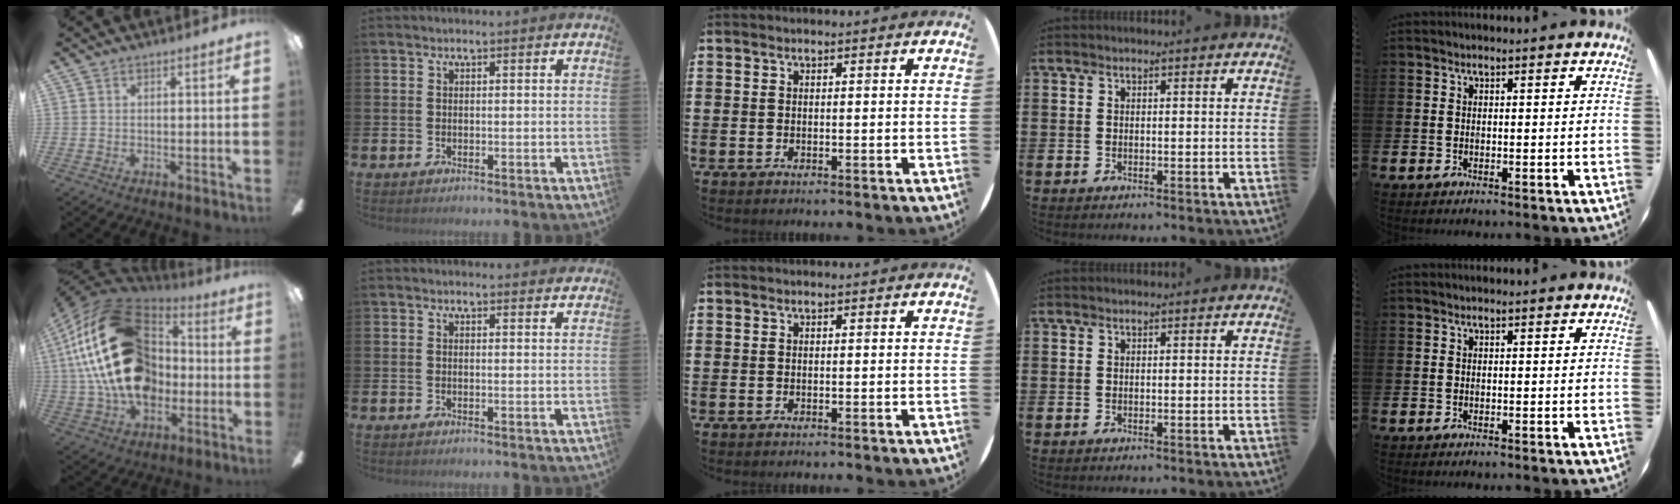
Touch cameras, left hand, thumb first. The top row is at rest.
{"thumb": {"total": 30.6, "force": [3.0, 20.6, 22.5], "torque": [-0.459, 0.019, 0.056]}, "index": {"total": 0.7, "force": [0.7, 0.1, 0.1], "torque": [0.005, -0.001, 0.011]}}